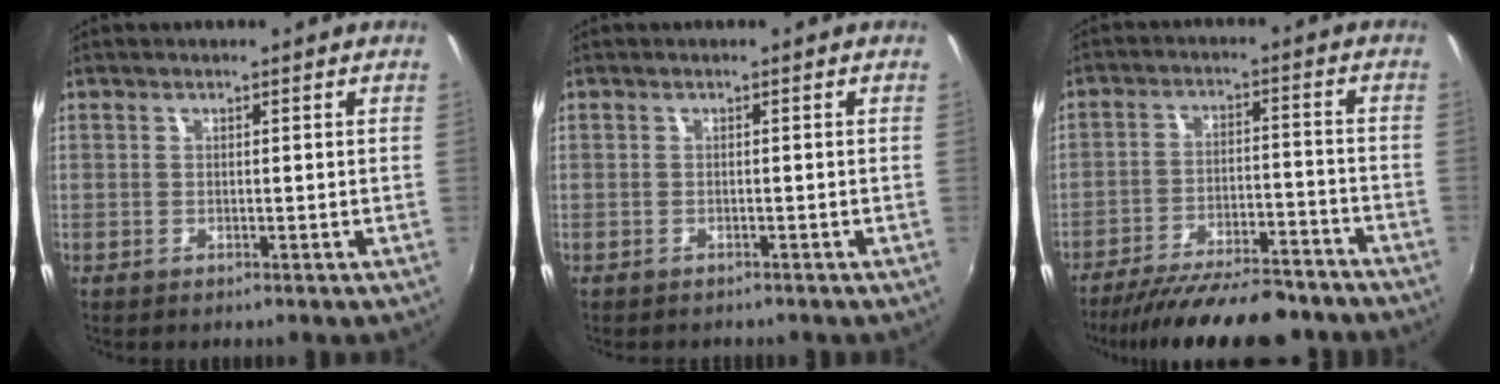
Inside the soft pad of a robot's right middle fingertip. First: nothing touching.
{"total": 1.4, "force": [-1.3, 0.5, 0.2], "torque": [-0.011, -0.008, -0.017]}
{"total": 19.0, "force": [-16.5, 4.2, 8.5], "torque": [-0.160, -0.022, -0.232]}